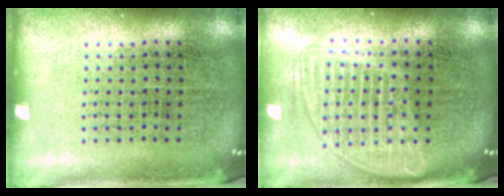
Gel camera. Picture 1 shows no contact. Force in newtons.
{"total": 1.8, "press": 1.5, "slide": 0.9}